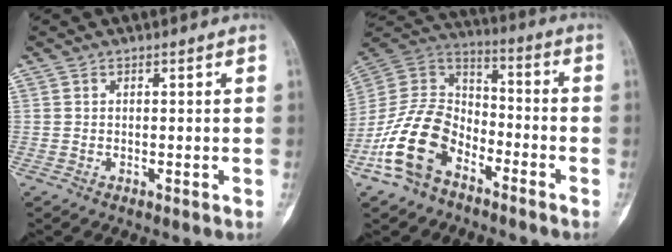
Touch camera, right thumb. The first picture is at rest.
{"total": 16.0, "force": [-8.6, 9.9, 9.2], "torque": [-0.168, 0.069, -0.174]}